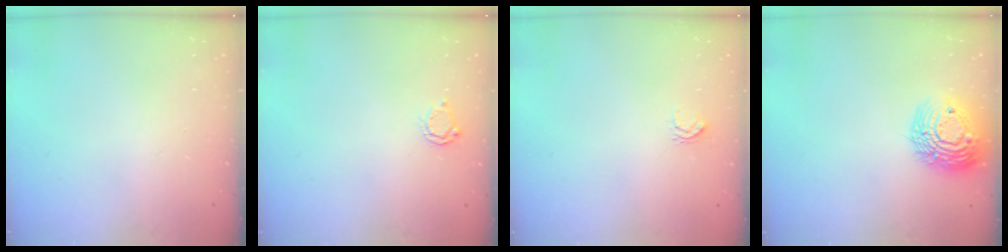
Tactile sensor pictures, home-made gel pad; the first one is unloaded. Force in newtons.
{"total": 3.8, "press": 3.8, "slide": 0.5}
{"total": 2.6, "press": 2.6, "slide": 0.2}
{"total": 15.5, "press": 15.5, "slide": 1.5}